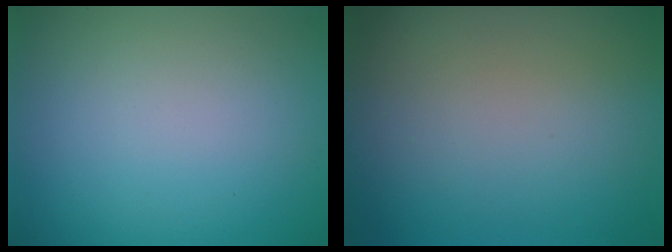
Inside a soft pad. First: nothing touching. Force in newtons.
{"total": 0.0}